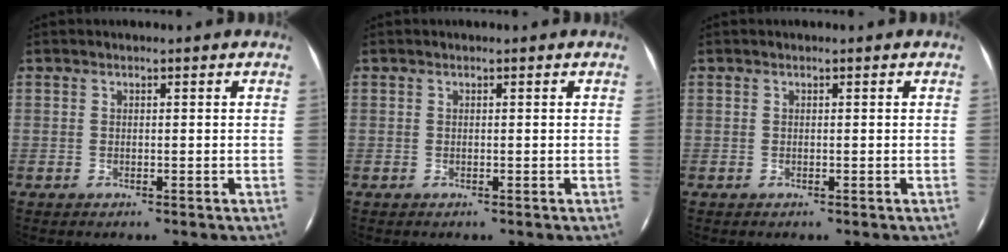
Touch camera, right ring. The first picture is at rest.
{"total": 0.0}
{"total": 0.0}